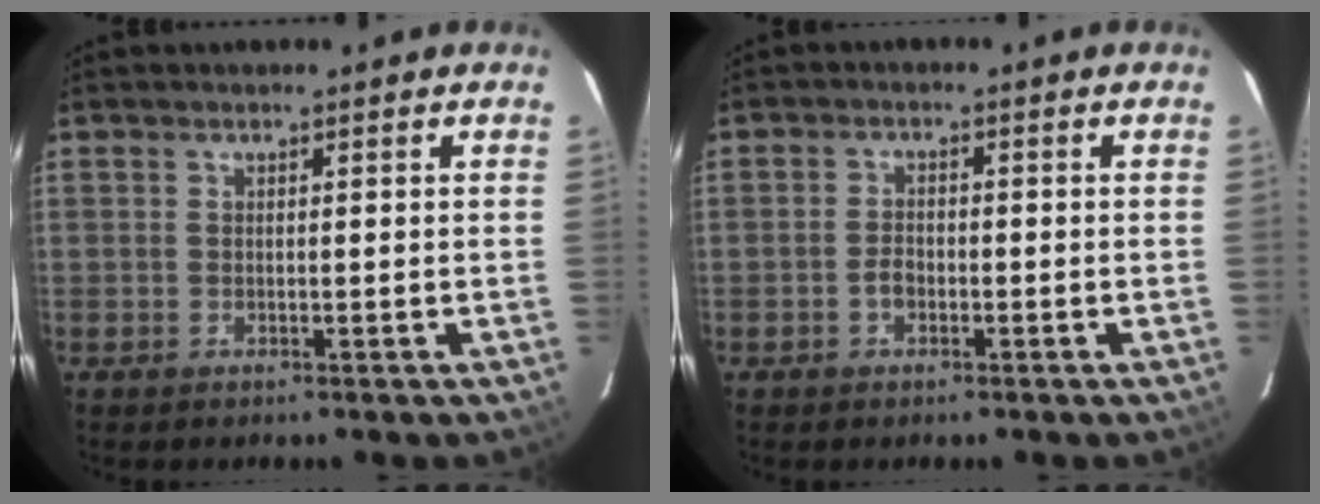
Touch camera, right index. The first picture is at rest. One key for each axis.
{"total": 3.2, "fx": -1.2, "fy": 2.0, "fz": 2.3, "tx": -0.046, "ty": 0.003, "tz": -0.020}